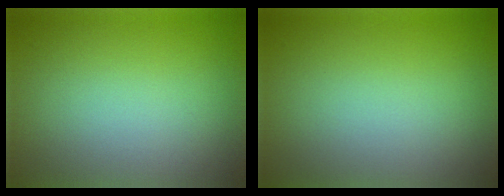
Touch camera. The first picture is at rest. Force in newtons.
{"total": 0.0}